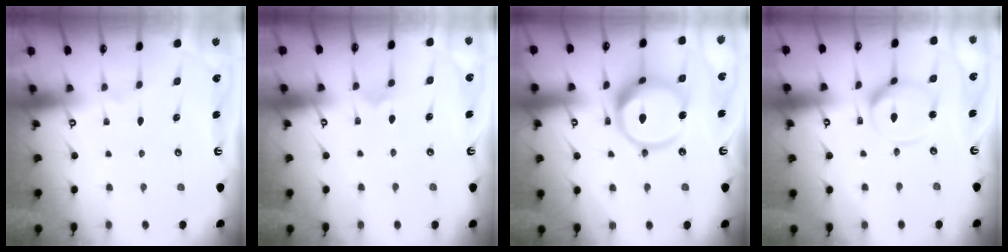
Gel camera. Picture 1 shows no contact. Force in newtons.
{"total": 4.1, "press": 4.1, "slide": 0.5}
{"total": 16.2, "press": 16.0, "slide": 1.9}
{"total": 10.3, "press": 10.3, "slide": 0.9}